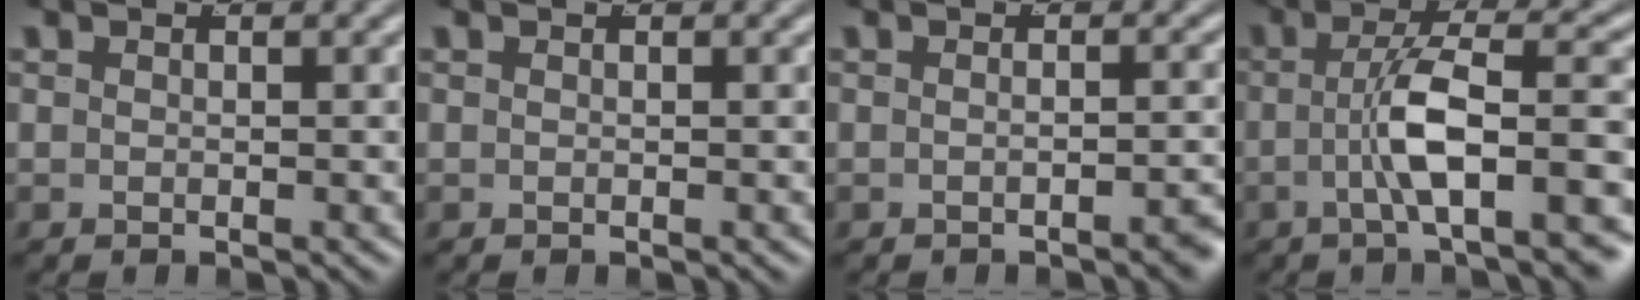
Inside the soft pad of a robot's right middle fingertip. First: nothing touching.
{"total": 0.0}
{"total": 1.8, "force": [-1.5, 0.1, 1.0], "torque": [-0.012, 0.004, -0.026]}
{"total": 5.6, "force": [-1.8, 0.9, 5.3], "torque": [-0.089, -0.001, -0.022]}